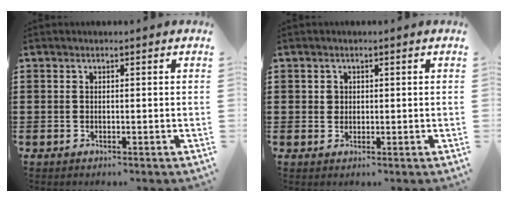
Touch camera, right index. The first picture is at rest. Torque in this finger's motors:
{"motor_torque": [1.07, 1.07, 0.00, 0.00]}